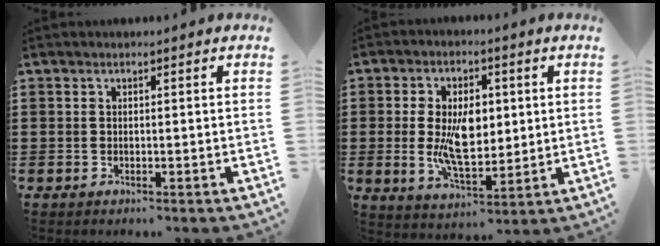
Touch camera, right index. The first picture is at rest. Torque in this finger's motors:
{"motor_torque": [2.14, 0.00, 0.32, 0.06]}